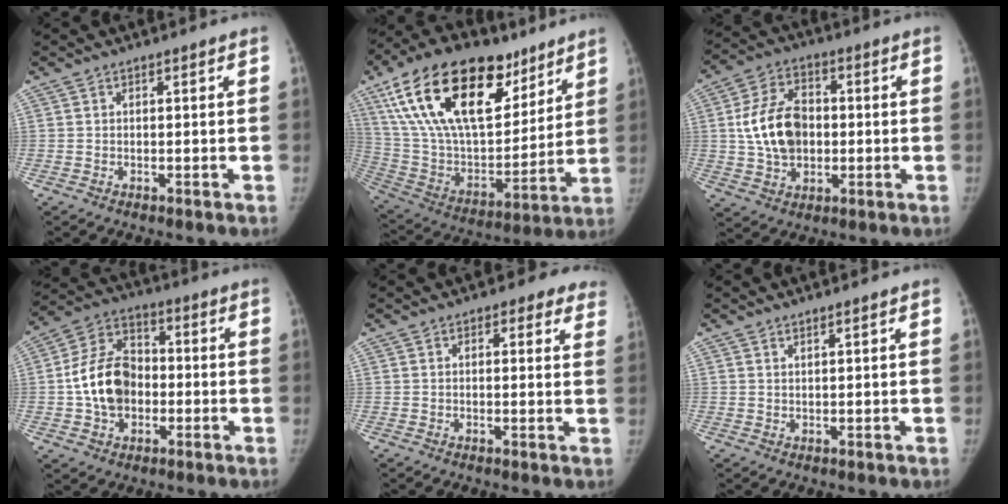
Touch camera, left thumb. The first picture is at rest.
{"total": 31.6, "force": [16.7, 16.5, 21.1], "torque": [-0.359, -0.013, 0.295]}
{"total": 13.0, "force": [0.3, 9.4, 9.1], "torque": [-0.139, 0.014, 0.008]}
{"total": 13.4, "force": [-1.5, 10.0, 8.7], "torque": [-0.131, 0.031, -0.030]}
{"total": 6.7, "force": [5.1, 3.4, 2.8], "torque": [0.017, -0.013, 0.042]}
{"total": 1.0, "force": [0.9, 0.0, 0.4], "torque": [-0.004, -0.008, 0.017]}